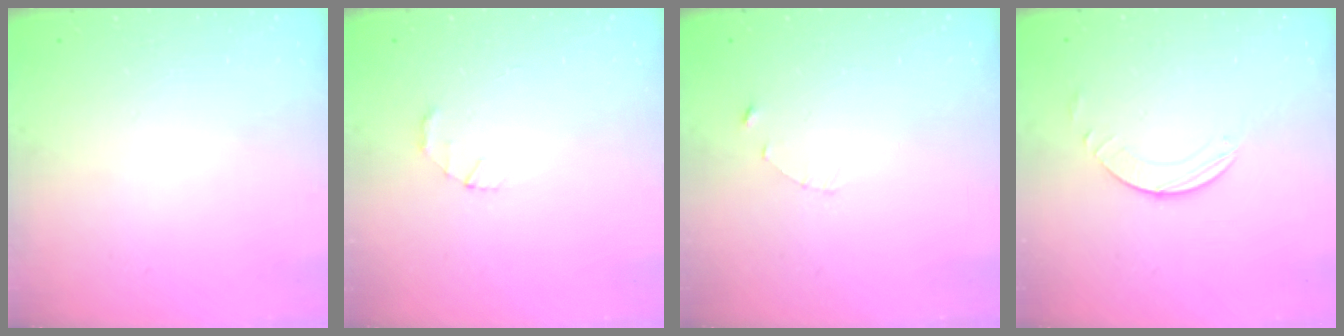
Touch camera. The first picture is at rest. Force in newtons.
{"total": 1.4, "press": 1.3, "slide": 0.3}
{"total": 1.0, "press": 1.0, "slide": 0.2}
{"total": 2.8, "press": 2.8, "slide": 0.2}